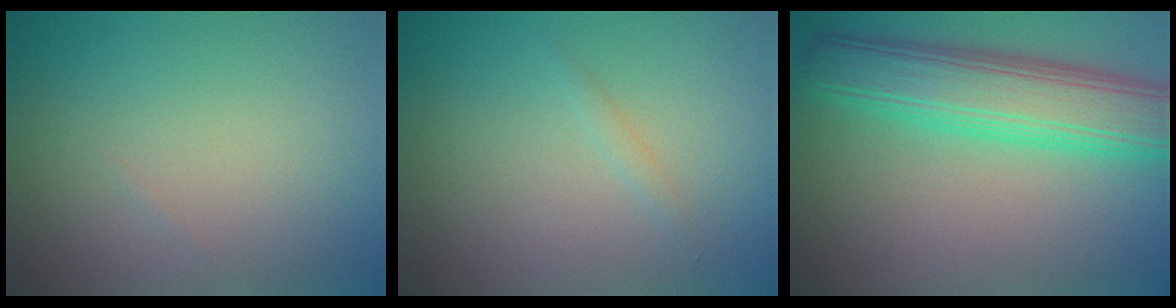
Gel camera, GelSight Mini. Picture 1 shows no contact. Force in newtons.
{"total": 0.8, "press": 0.8, "slide": 0.0}
{"total": 8.4, "press": 8.4, "slide": 0.2}